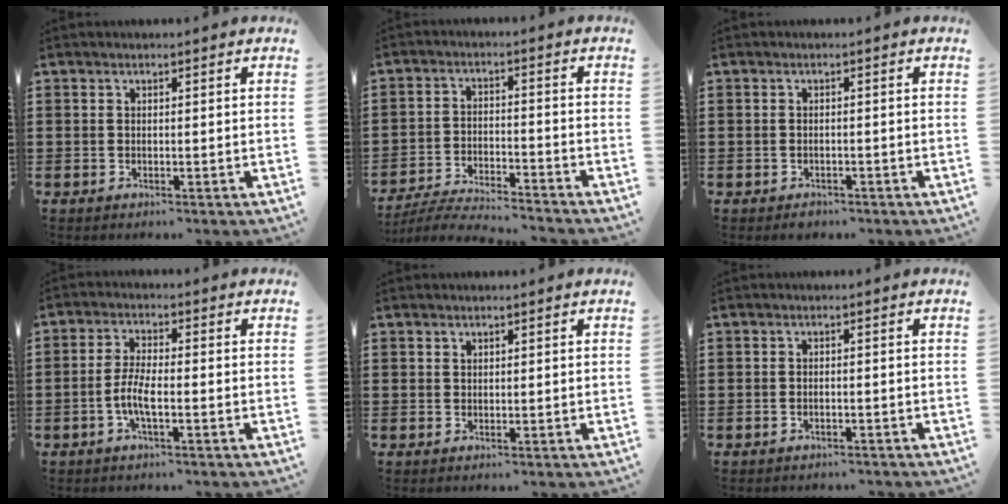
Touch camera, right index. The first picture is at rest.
{"total": 5.0, "force": [-4.9, 0.0, 1.1], "torque": [-0.033, -0.005, -0.101]}
{"total": 0.9, "force": [-0.6, 0.5, 0.4], "torque": [-0.012, -0.002, -0.012]}
{"total": 4.6, "force": [-1.7, 1.1, 4.1], "torque": [-0.097, -0.005, -0.040]}
{"total": 0.7, "force": [0.5, 0.5, 0.1], "torque": [-0.004, 0.001, 0.010]}
{"total": 0.8, "force": [-0.7, 0.2, 0.4], "torque": [-0.012, -0.005, -0.013]}